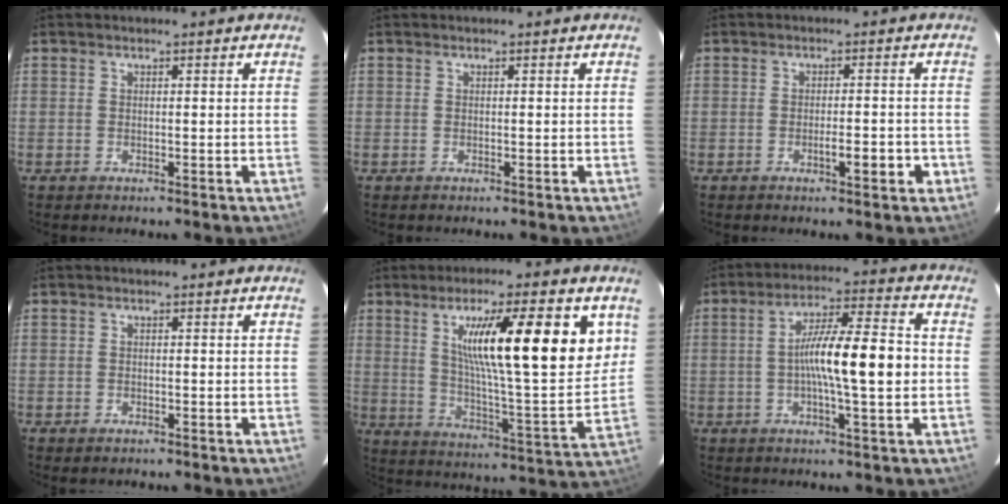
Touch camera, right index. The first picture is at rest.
{"total": 0.0}
{"total": 4.1, "force": [-1.6, 1.0, 3.6], "torque": [-0.057, 0.002, -0.021]}
{"total": 1.5, "force": [-0.8, 0.9, 0.9], "torque": [-0.021, 0.000, -0.008]}
{"total": 20.7, "force": [7.6, 2.7, 19.1], "torque": [-0.287, -0.002, 0.117]}
{"total": 12.6, "force": [-0.9, 1.4, 12.5], "torque": [-0.212, 0.018, -0.018]}